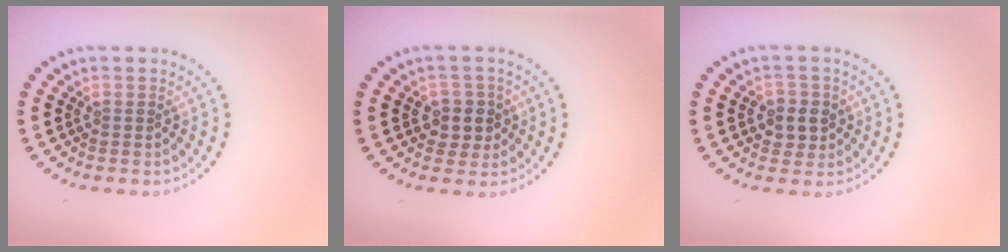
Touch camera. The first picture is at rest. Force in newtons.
{"total": 2.3, "press": 2.0, "slide": 1.0}
{"total": 2.5, "press": 2.3, "slide": 0.9}